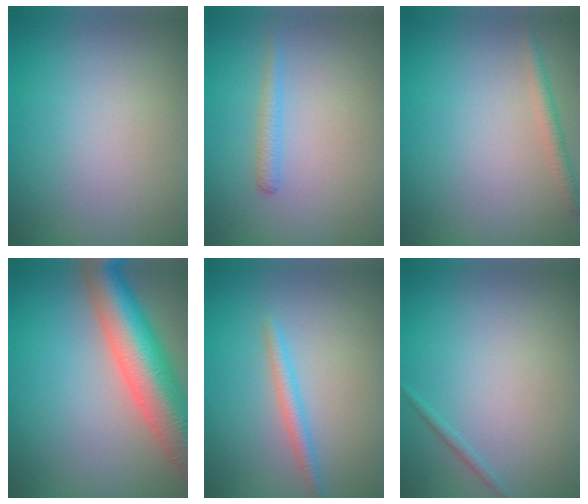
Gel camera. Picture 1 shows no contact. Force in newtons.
{"total": 1.3, "press": 1.3, "slide": 0.0}
{"total": 1.4, "press": 1.4, "slide": 0.0}
{"total": 10.6, "press": 10.5, "slide": 0.6}
{"total": 1.8, "press": 1.8, "slide": 0.0}
{"total": 0.6, "press": 0.6, "slide": 0.0}